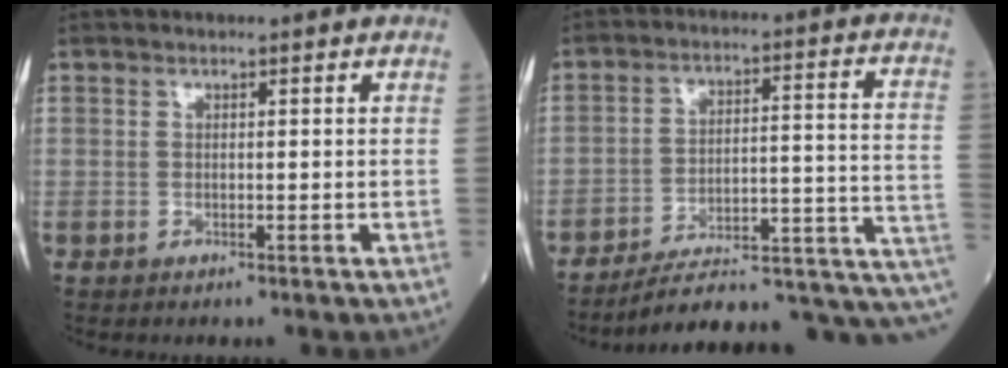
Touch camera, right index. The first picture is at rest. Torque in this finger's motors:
{"motor_torque": [-0.89, -1.17, 0.03, 0.07]}